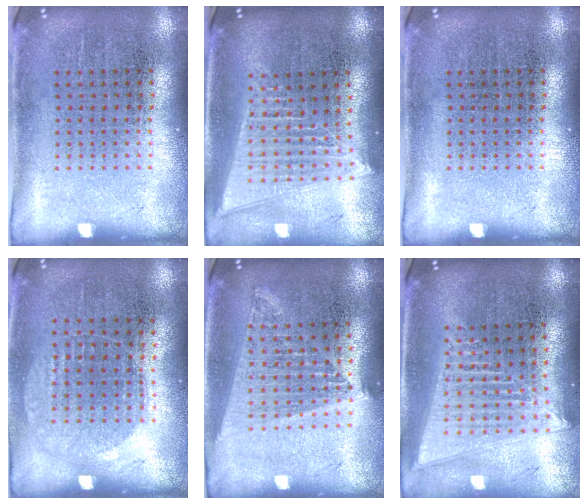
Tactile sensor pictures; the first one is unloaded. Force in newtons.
{"total": 2.0, "press": 1.7, "slide": 1.1}
{"total": 0.0}
{"total": 0.9, "press": 0.8, "slide": 0.4}
{"total": 1.7, "press": 1.5, "slide": 0.8}
{"total": 2.1, "press": 1.8, "slide": 1.1}